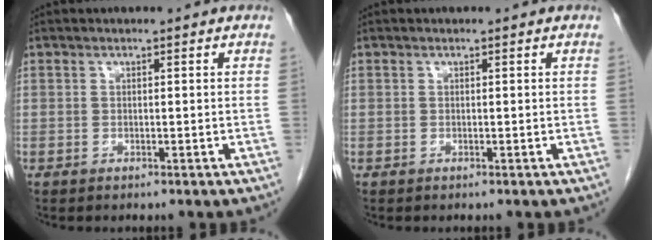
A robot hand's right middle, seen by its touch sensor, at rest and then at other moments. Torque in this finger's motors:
{"motor_torque": [0.01, -0.01, 0.00, -0.01]}